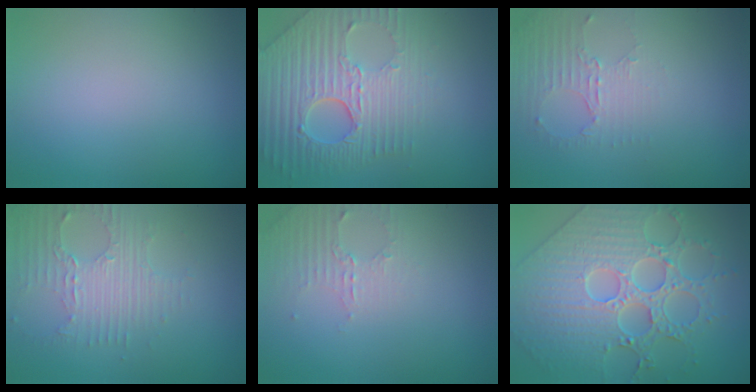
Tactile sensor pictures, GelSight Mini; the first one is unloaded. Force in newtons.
{"total": 8.4, "press": 5.8, "slide": 6.1}
{"total": 2.7, "press": 1.9, "slide": 1.9}
{"total": 4.7, "press": 3.2, "slide": 3.4}
{"total": 2.2, "press": 2.1, "slide": 0.6}
{"total": 6.7, "press": 6.0, "slide": 2.9}